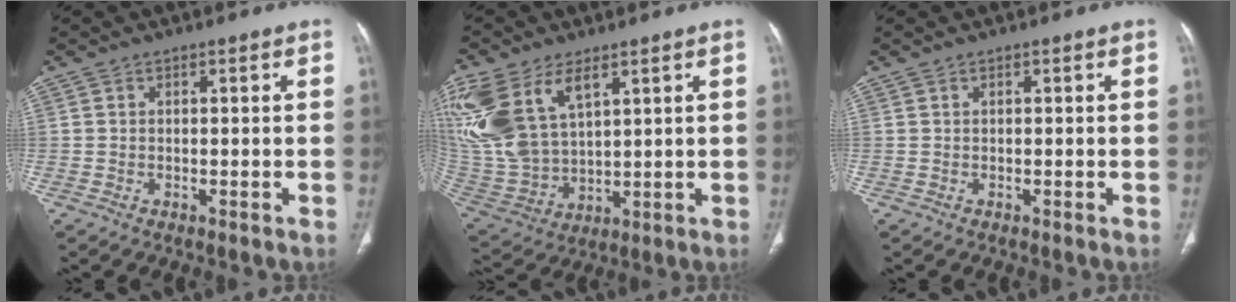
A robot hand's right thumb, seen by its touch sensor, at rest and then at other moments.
{"total": 21.5, "force": [9.9, 12.3, 14.6], "torque": [-0.340, -0.012, 0.209]}
{"total": 0.0}